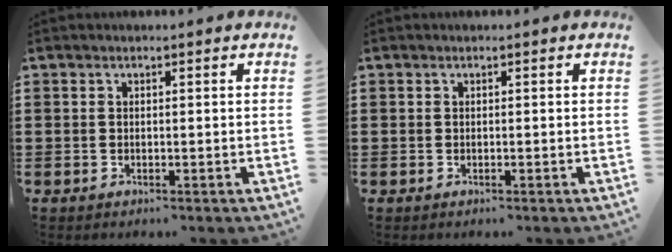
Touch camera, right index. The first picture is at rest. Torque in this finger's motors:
{"motor_torque": [0.02, 0.02, 0.00, 0.00]}